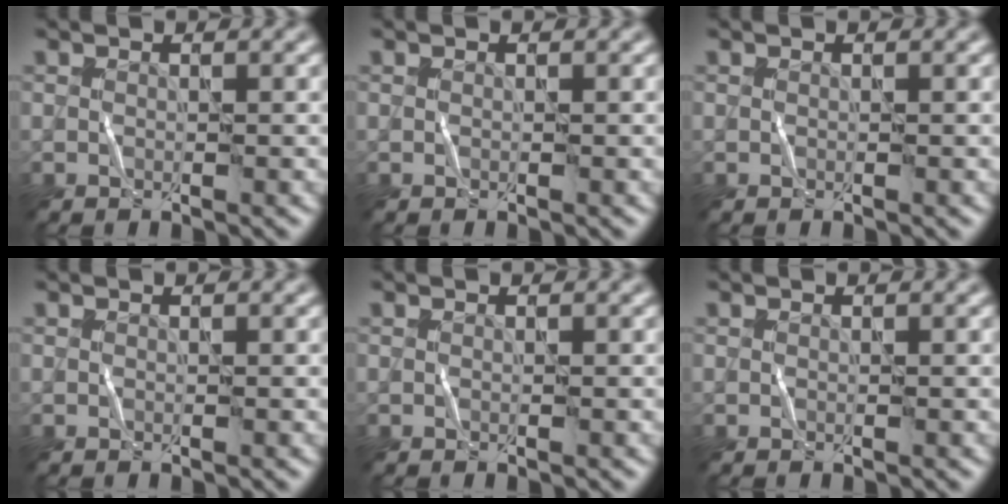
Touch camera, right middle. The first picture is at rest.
{"total": 0.0}
{"total": 0.0}
{"total": 0.0}
{"total": 0.0}
{"total": 0.0}